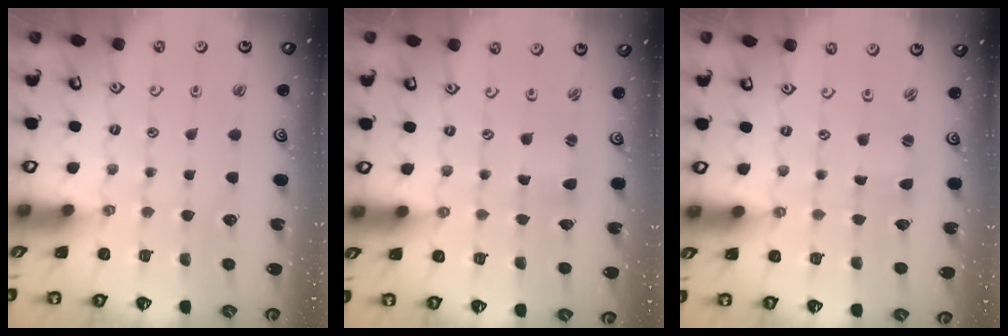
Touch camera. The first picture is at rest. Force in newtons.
{"total": 1.0, "press": 1.0, "slide": 0.3}
{"total": 0.0}